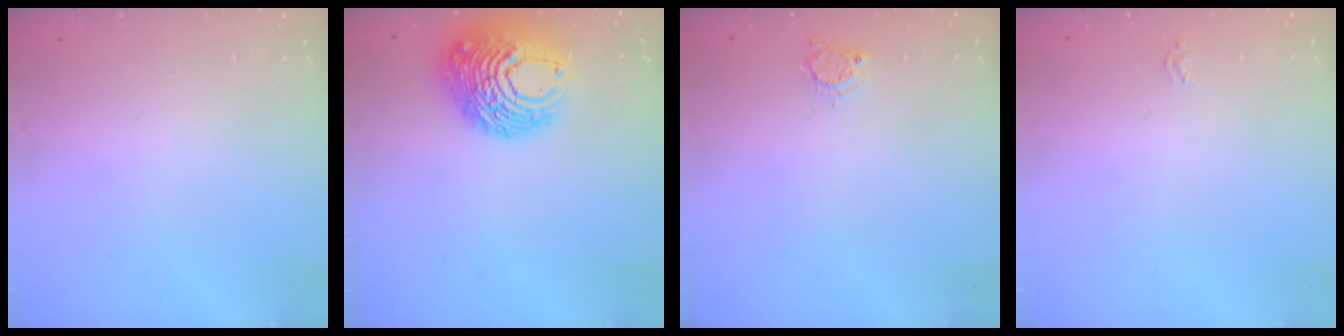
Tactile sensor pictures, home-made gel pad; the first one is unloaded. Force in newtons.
{"total": 11.9, "press": 11.9, "slide": 1.3}
{"total": 3.9, "press": 3.9, "slide": 0.2}
{"total": 1.6, "press": 1.6, "slide": 0.4}